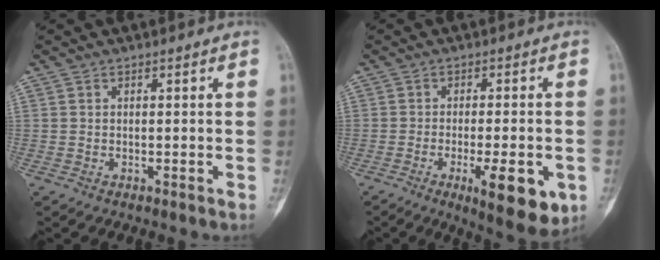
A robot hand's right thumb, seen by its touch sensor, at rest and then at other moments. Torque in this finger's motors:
{"motor_torque": [-0.10, 0.50, 0.24, 0.50, 0.03]}